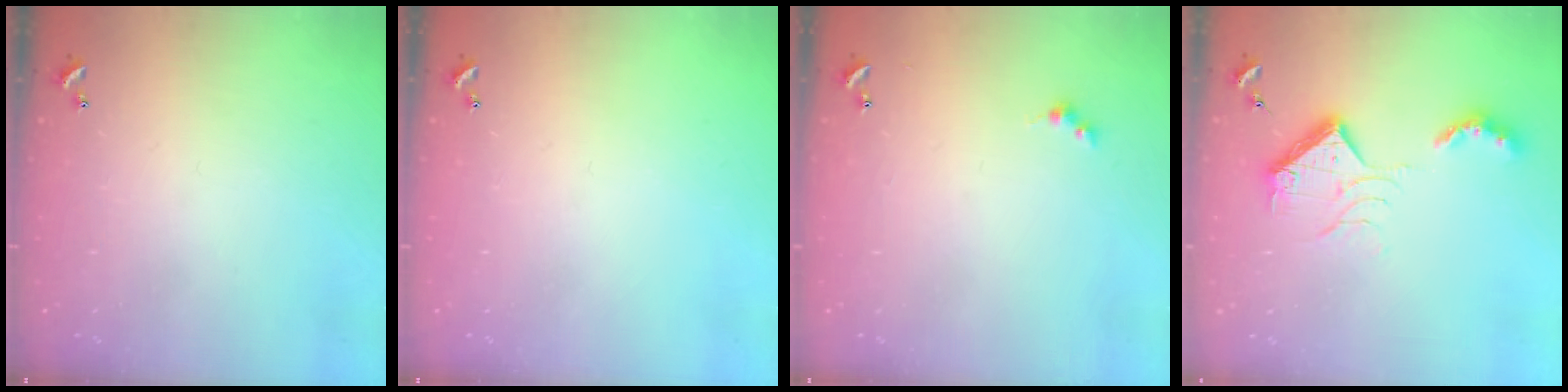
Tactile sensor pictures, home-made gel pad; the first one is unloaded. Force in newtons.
{"total": 0.0}
{"total": 2.6, "press": 2.6, "slide": 0.5}
{"total": 12.0, "press": 12.0, "slide": 0.4}